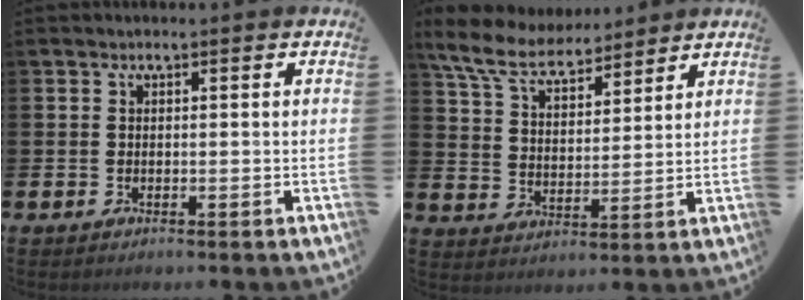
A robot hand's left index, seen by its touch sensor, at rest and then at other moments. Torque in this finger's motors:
{"motor_torque": [1.08, -1.06, 0.68, 0.19]}